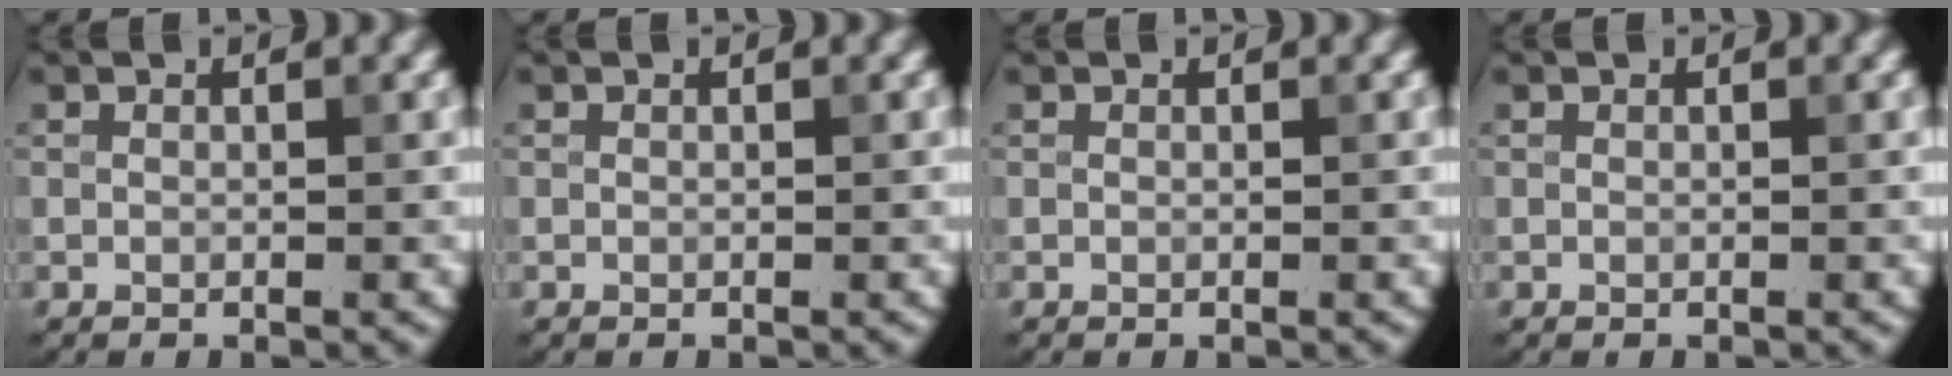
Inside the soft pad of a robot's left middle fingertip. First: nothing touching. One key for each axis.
{"total": 0.0}
{"total": 0.0}
{"total": 0.0}